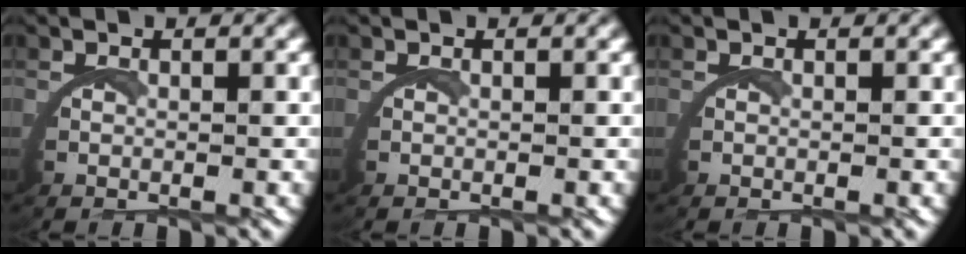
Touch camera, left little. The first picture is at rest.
{"total": 0.0}
{"total": 0.0}